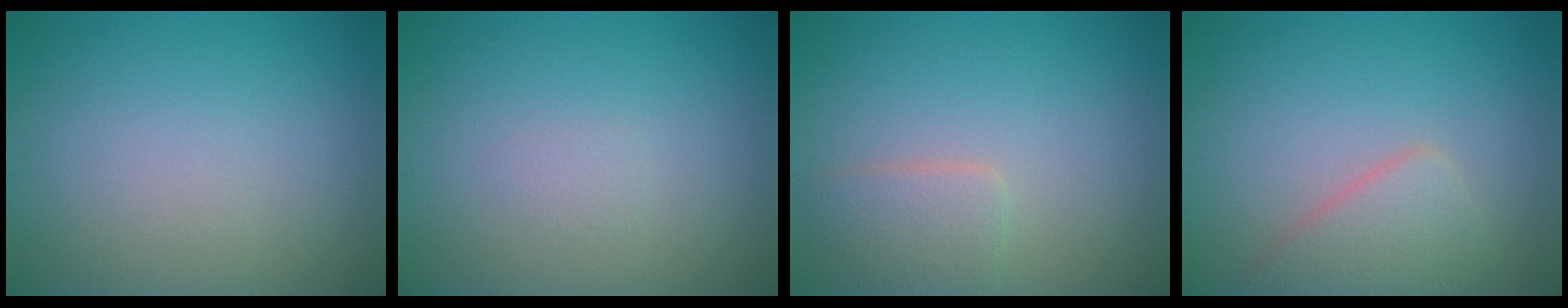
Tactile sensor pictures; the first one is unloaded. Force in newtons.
{"total": 0.5, "press": 0.5, "slide": 0.1}
{"total": 2.3, "press": 2.3, "slide": 0.1}
{"total": 2.9, "press": 2.9, "slide": 0.2}